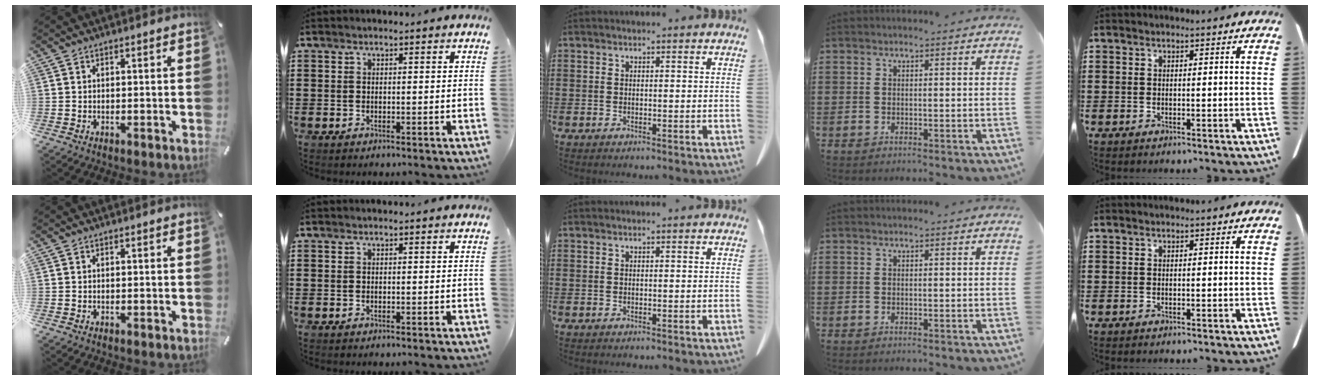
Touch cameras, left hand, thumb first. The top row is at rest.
{}